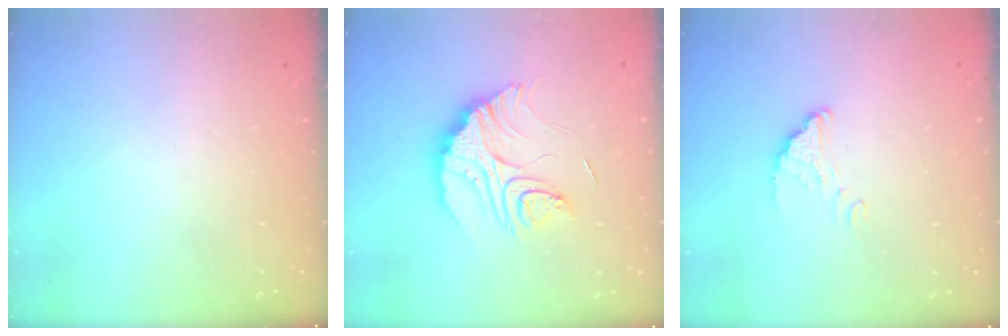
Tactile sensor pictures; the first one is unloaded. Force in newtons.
{"total": 13.4, "press": 13.3, "slide": 0.9}
{"total": 1.8, "press": 1.8, "slide": 0.0}